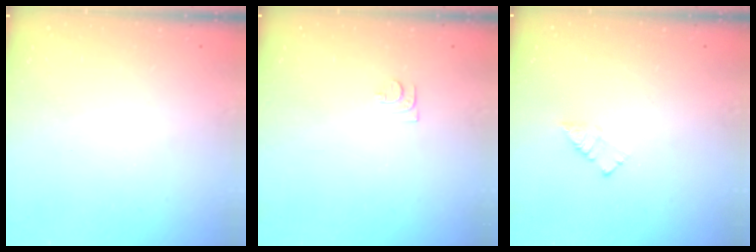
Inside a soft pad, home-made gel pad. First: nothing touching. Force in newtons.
{"total": 6.6, "press": 6.6, "slide": 0.7}
{"total": 3.3, "press": 3.3, "slide": 0.3}